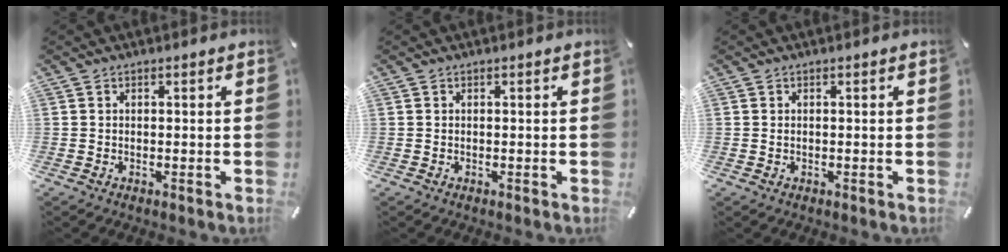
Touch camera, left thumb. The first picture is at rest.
{"total": 0.0}
{"total": 0.0}